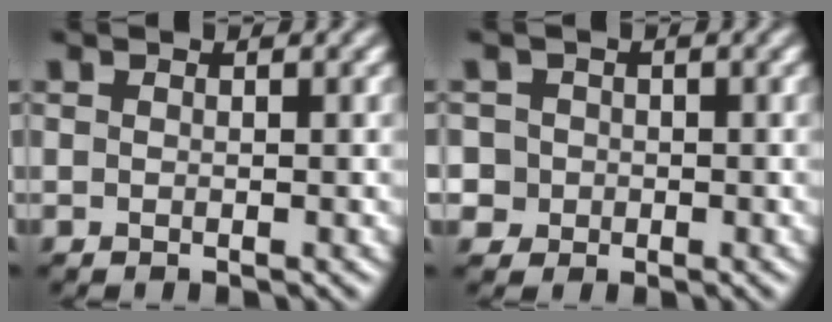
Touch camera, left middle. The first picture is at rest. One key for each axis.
{"total": 3.5, "fx": 0.6, "fy": 3.2, "fz": 1.0, "tx": -0.013, "ty": 0.022, "tz": -0.003}